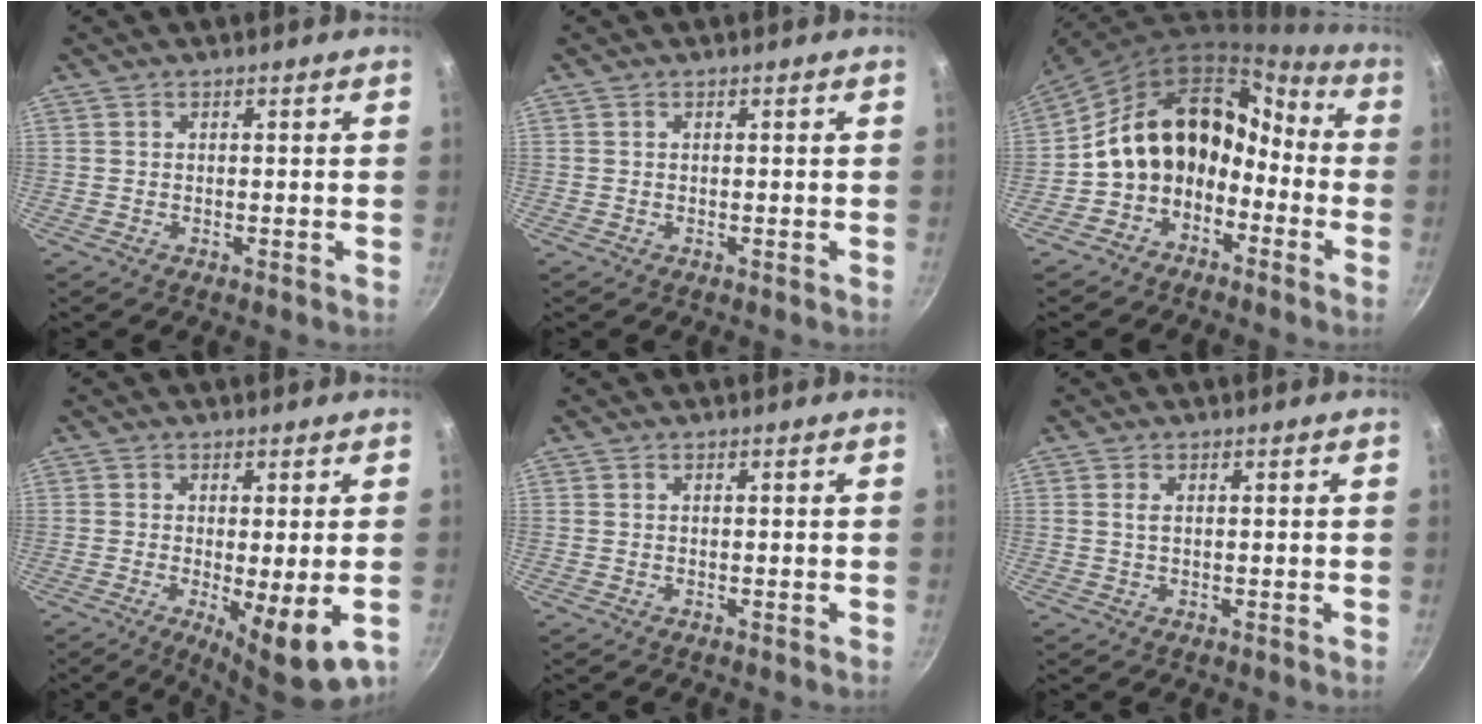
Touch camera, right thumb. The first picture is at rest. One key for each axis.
{"total": 0.0}
{"total": 16.7, "fx": -4.8, "fy": 12.8, "fz": 9.6, "tx": -0.135, "ty": 0.090, "tz": -0.095}
{"total": 8.7, "fx": -1.7, "fy": 2.0, "fz": 8.3, "tx": -0.117, "ty": -0.015, "tz": -0.015}
{"total": 0.0}
{"total": 1.2, "fx": 0.2, "fy": 0.5, "fz": 1.0, "tx": -0.020, "ty": 0.001, "tz": 0.004}